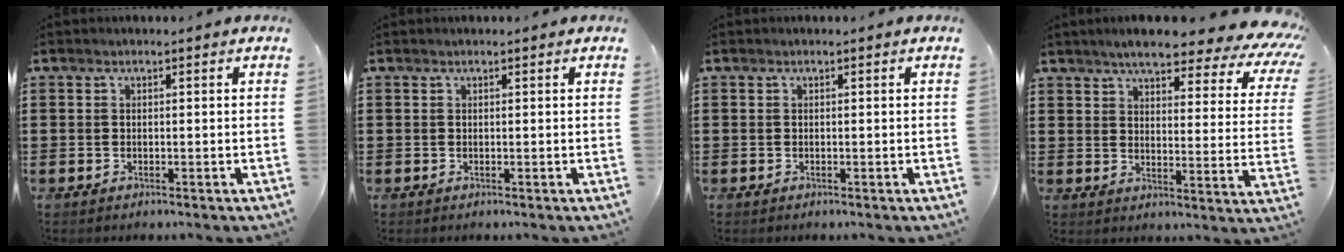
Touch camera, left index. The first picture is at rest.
{"total": 0.0}
{"total": 0.0}
{"total": 7.1, "force": [5.9, 1.1, 3.8], "torque": [-0.082, -0.035, 0.096]}